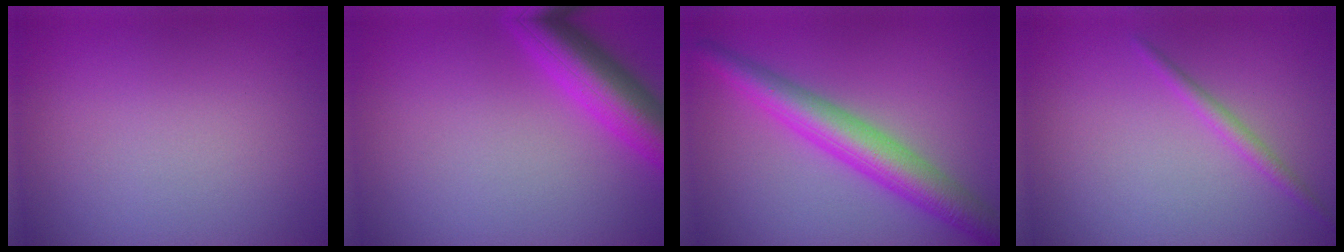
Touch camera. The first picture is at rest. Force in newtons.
{"total": 6.2, "press": 6.2, "slide": 0.4}
{"total": 5.8, "press": 5.8, "slide": 0.0}
{"total": 1.4, "press": 1.4, "slide": 0.0}